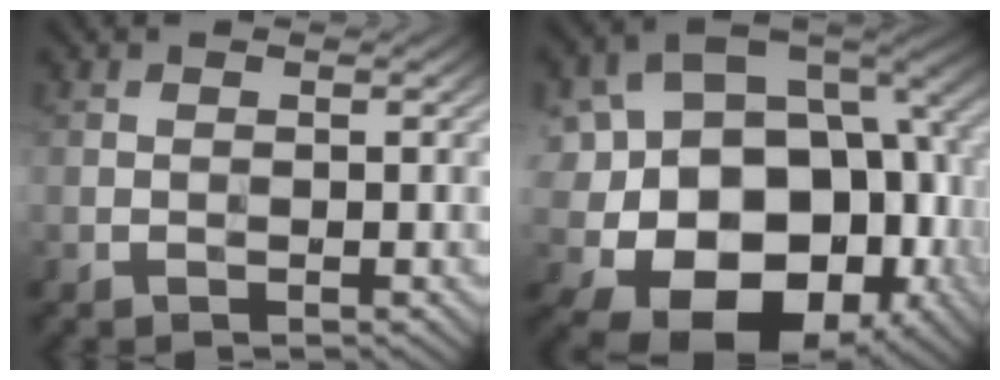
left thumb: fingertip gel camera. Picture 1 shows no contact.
{"total": 20.9, "force": [-5.3, 15.2, 13.5], "torque": [-0.248, -0.037, -0.053]}